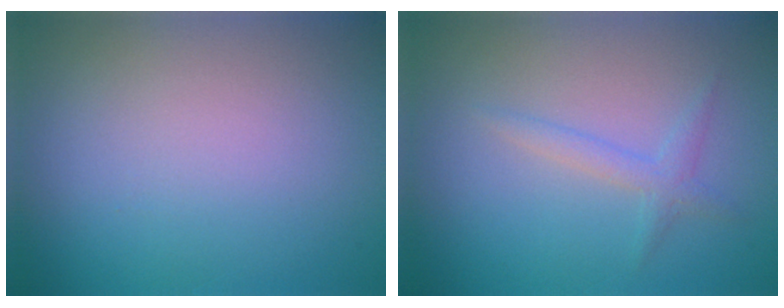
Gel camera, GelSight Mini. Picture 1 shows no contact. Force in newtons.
{"total": 1.5, "press": 1.5, "slide": 0.1}